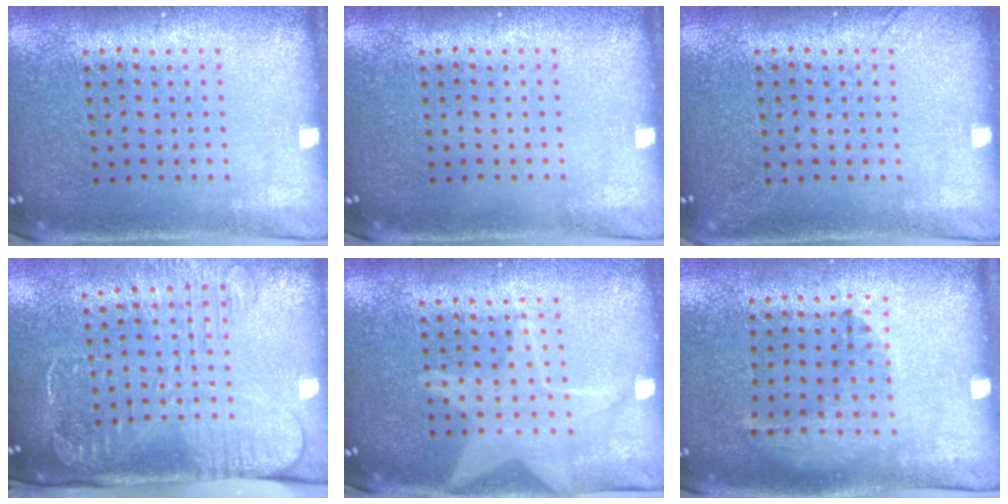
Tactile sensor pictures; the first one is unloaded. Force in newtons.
{"total": 0.0}
{"total": 1.2, "press": 1.2, "slide": 0.2}
{"total": 2.7, "press": 2.0, "slide": 1.7}
{"total": 2.8, "press": 2.8, "slide": 0.3}
{"total": 1.4, "press": 0.9, "slide": 1.1}